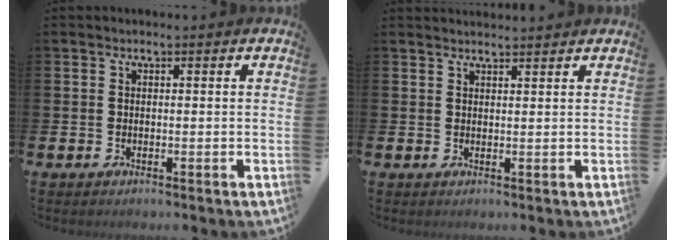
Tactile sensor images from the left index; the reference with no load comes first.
{"total": 1.8, "force": [1.8, 0.2, 0.0], "torque": [0.006, -0.011, 0.031]}